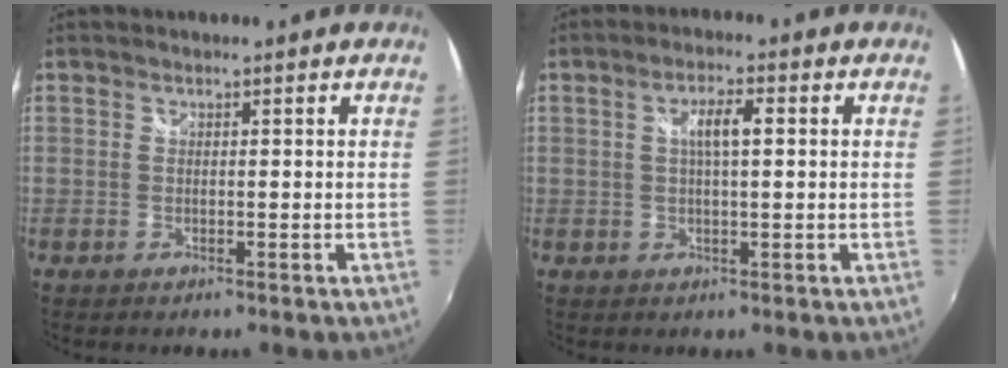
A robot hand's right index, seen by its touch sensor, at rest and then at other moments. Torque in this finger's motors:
{"motor_torque": [0.16, -0.15, 0.10, 0.07]}